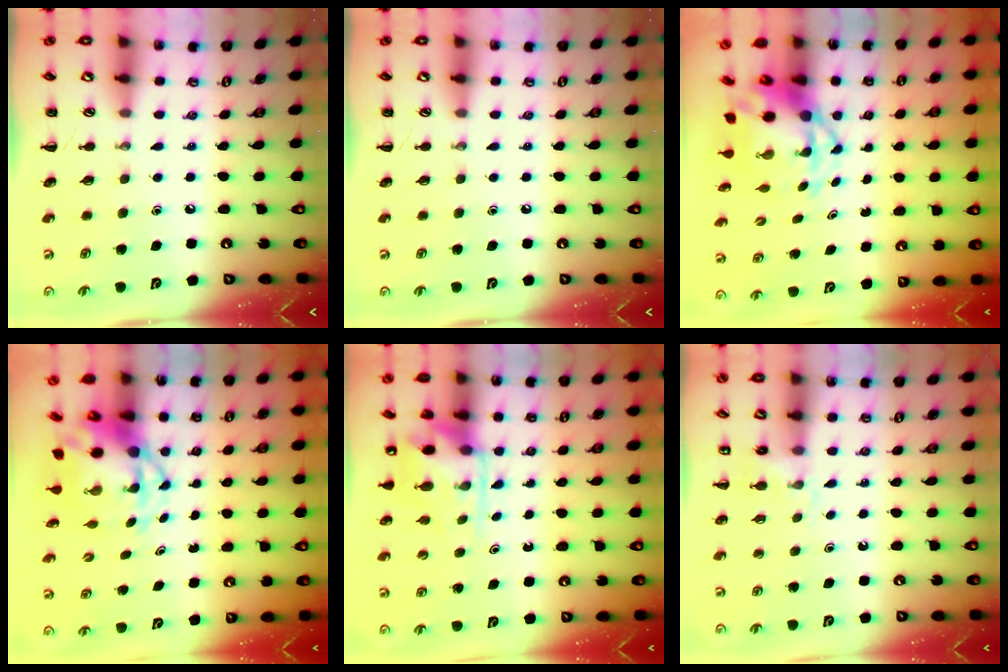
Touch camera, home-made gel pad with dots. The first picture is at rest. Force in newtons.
{"total": 0.0}
{"total": 5.0, "press": 4.8, "slide": 1.6}
{"total": 5.0, "press": 4.8, "slide": 1.6}
{"total": 5.0, "press": 4.9, "slide": 1.0}
{"total": 3.8, "press": 3.7, "slide": 1.1}